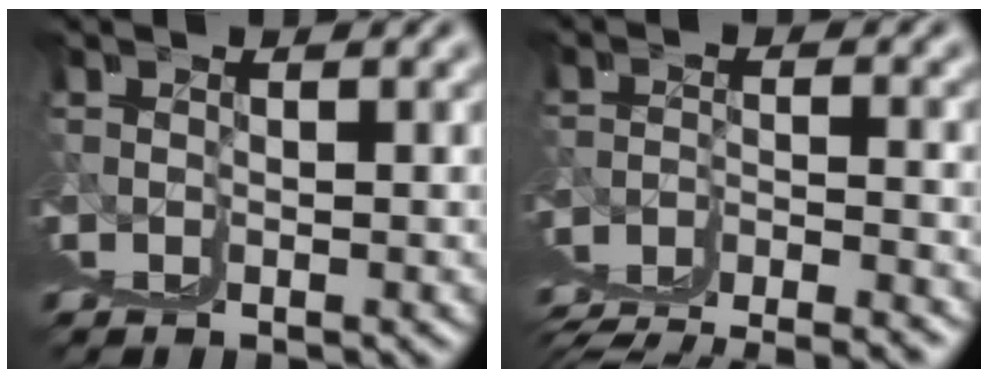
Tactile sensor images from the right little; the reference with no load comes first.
{"total": 2.3, "force": [0.8, -0.3, 2.2], "torque": [-0.040, 0.000, 0.018]}